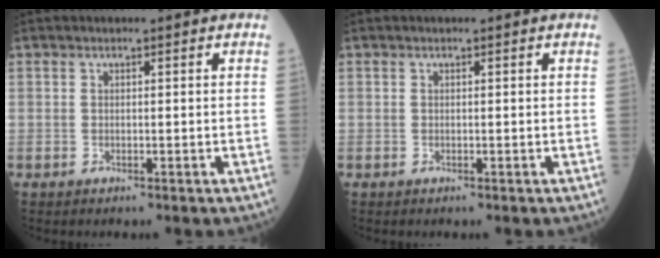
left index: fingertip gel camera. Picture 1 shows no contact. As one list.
[{"total": 0.0}]